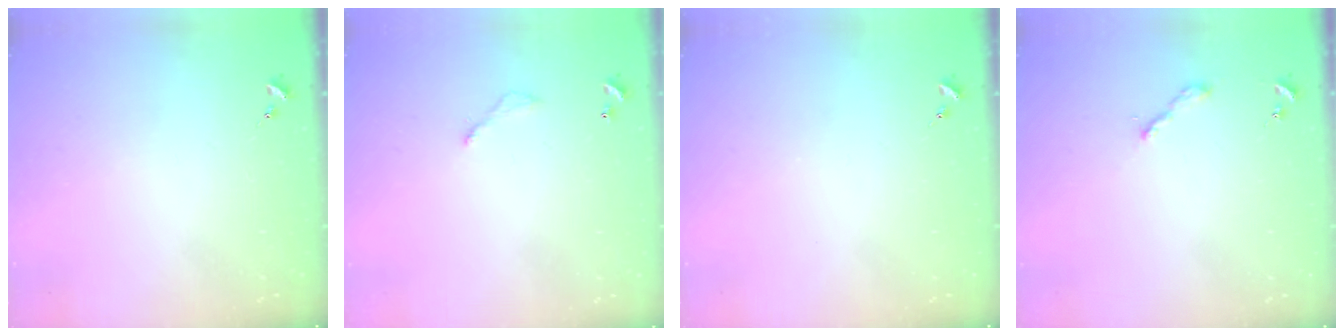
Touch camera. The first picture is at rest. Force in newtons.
{"total": 3.8, "press": 3.8, "slide": 0.2}
{"total": 0.0}
{"total": 2.2, "press": 2.2, "slide": 0.2}